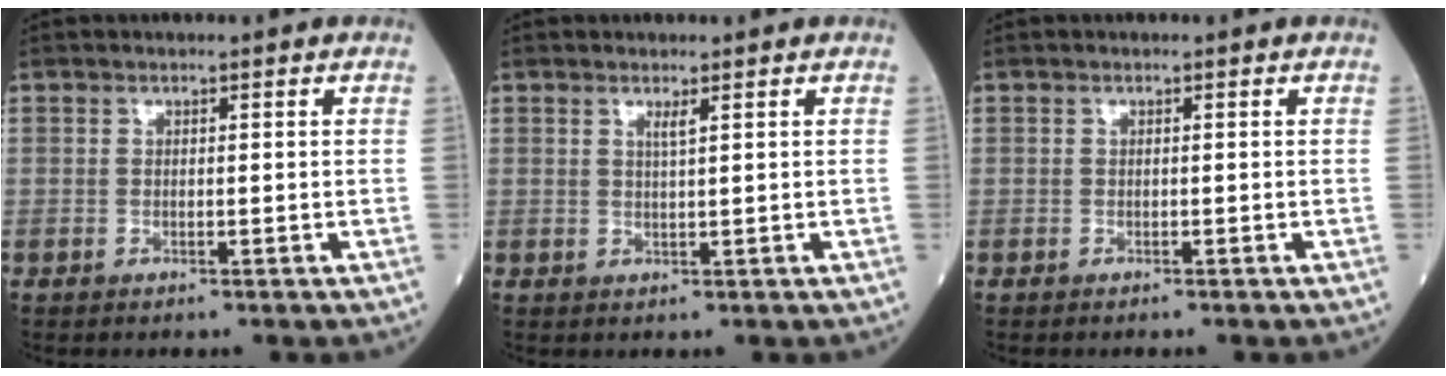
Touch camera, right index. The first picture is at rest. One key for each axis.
{"total": 1.2, "fx": 0.7, "fy": -0.2, "fz": 0.9, "tx": -0.020, "ty": -0.007, "tz": 0.013}
{"total": 0.0}